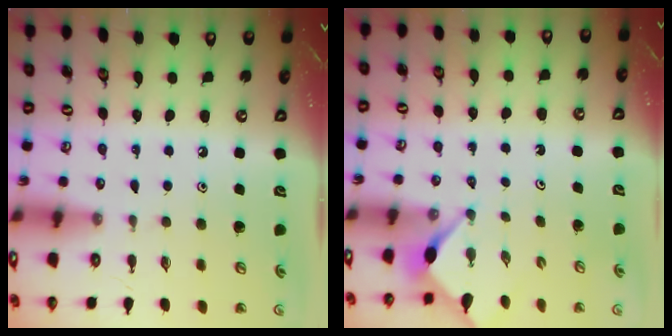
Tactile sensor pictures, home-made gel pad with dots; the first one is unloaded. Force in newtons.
{"total": 2.8, "press": 2.8, "slide": 0.3}